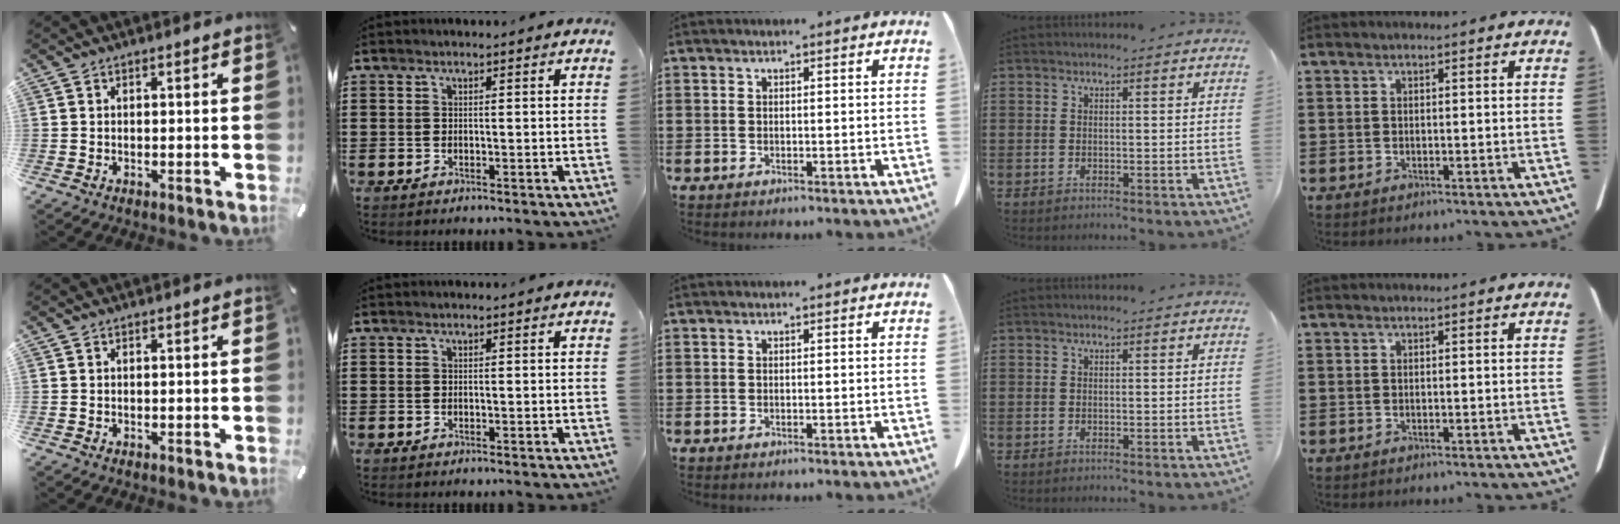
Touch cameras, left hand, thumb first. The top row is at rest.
{}